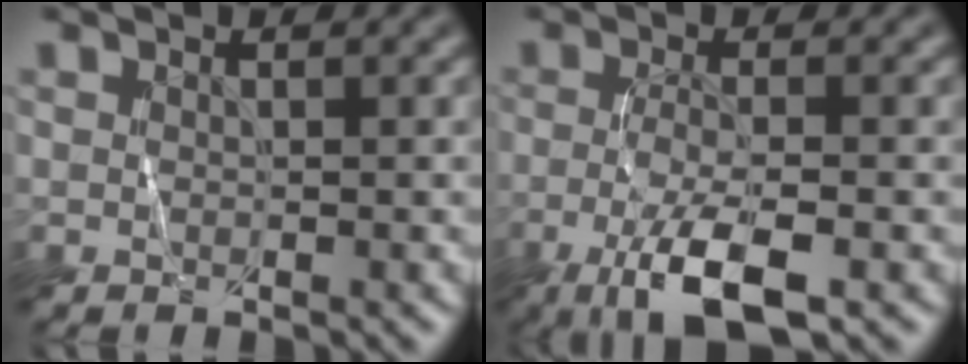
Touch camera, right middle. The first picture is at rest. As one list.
[{"total": 6.0, "force": [-2.7, 1.4, 5.1], "torque": [-0.104, -0.004, -0.055]}]